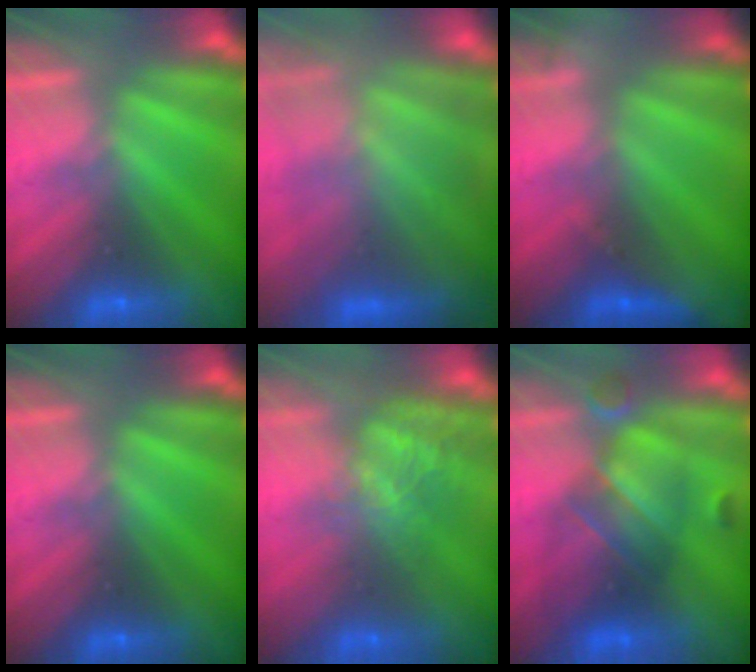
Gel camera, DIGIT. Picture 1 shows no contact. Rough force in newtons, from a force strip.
{"total": 8.6}
{"total": 2.7}
{"total": 0.0}
{"total": 4.8}
{"total": 8.2}